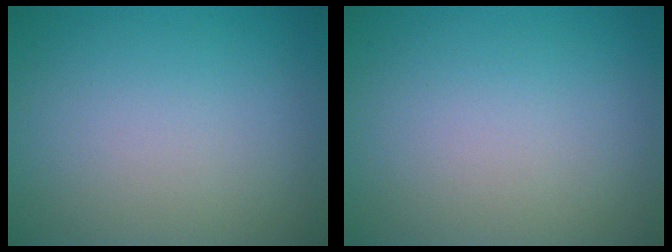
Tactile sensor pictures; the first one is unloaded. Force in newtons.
{"total": 0.0}